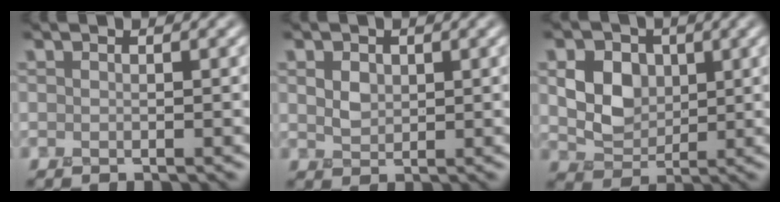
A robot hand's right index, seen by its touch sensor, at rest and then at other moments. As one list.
[{"total": 2.0, "force": [0.5, 1.5, 1.2], "torque": [-0.025, 0.002, 0.002]}, {"total": 5.0, "force": [0.7, 3.8, 3.1], "torque": [-0.064, -0.005, 0.006]}]